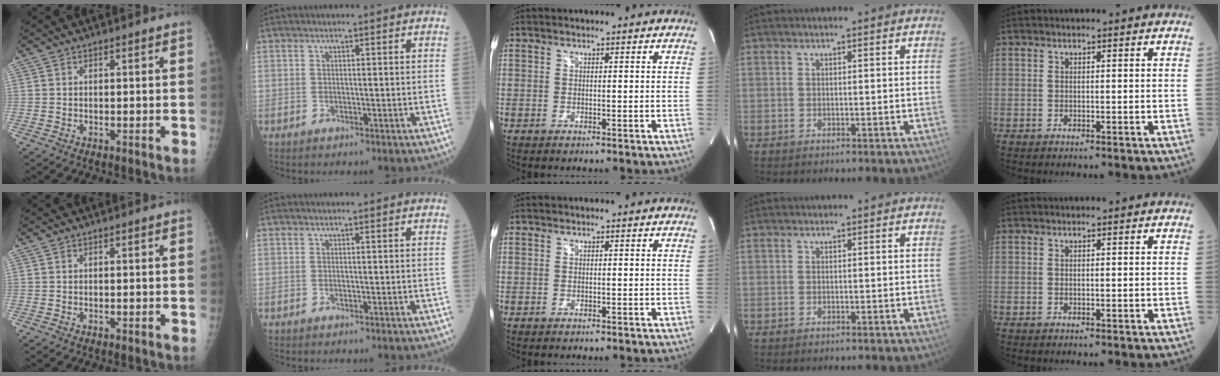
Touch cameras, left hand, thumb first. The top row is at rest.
{}